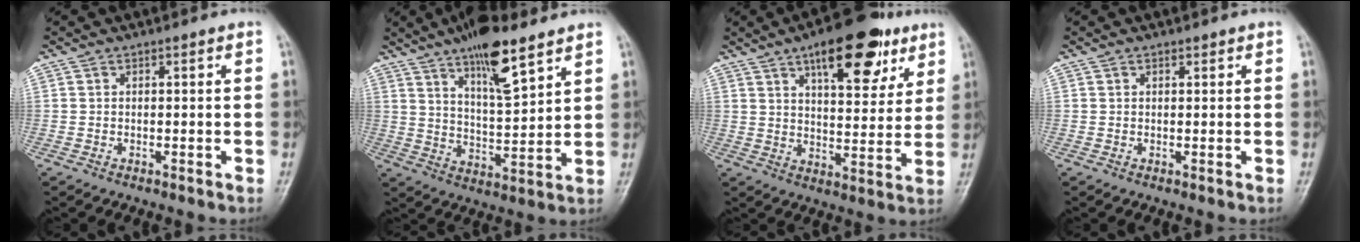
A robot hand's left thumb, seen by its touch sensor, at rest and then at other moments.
{"total": 13.0, "force": [8.5, 3.7, 9.1], "torque": [-0.134, -0.049, 0.145]}
{"total": 16.8, "force": [9.3, 7.1, 12.1], "torque": [-0.132, -0.029, 0.137]}
{"total": 0.6, "force": [0.4, 0.3, 0.2], "torque": [-0.001, -0.003, 0.004]}